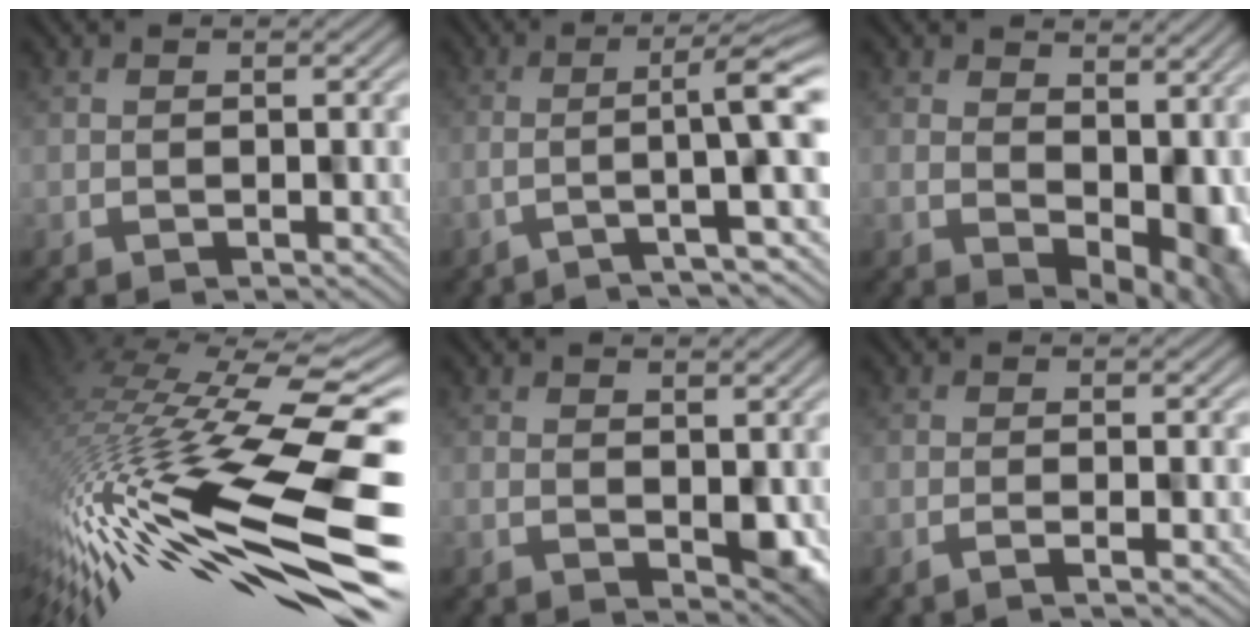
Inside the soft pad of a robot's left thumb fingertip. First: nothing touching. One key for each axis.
{"total": 6.9, "fx": -1.2, "fy": 0.8, "fz": 6.8, "tx": -0.096, "ty": 0.012, "tz": -0.027}
{"total": 9.4, "fx": -0.5, "fy": 5.8, "fz": 7.3, "tx": -0.091, "ty": -0.031, "tz": 0.020}
{"total": 18.1, "fx": -3.5, "fy": 6.1, "fz": 16.6, "tx": -0.343, "ty": -0.051, "tz": -0.040}
{"total": 3.4, "fx": 0.0, "fy": 2.0, "fz": 2.7, "tx": -0.038, "ty": -0.010, "tz": 0.016}
{"total": 1.6, "fx": -0.8, "fy": 0.1, "fz": 1.4, "tx": -0.018, "ty": 0.006, "tz": -0.026}